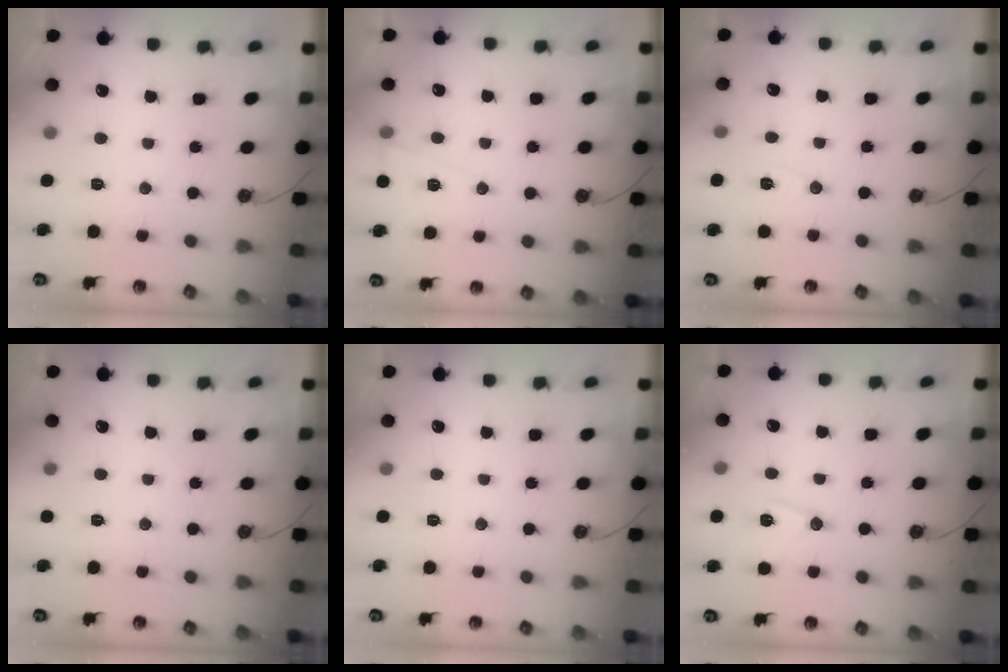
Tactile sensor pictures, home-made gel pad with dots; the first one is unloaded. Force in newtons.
{"total": 6.7, "press": 5.1, "slide": 4.3}
{"total": 5.6, "press": 3.5, "slide": 4.4}
{"total": 0.0}
{"total": 0.0}
{"total": 8.3, "press": 8.2, "slide": 1.1}